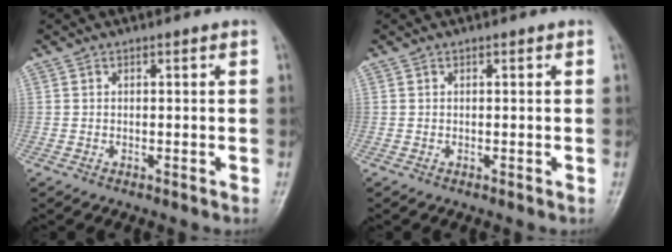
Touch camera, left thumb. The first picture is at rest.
{"total": 0.0}